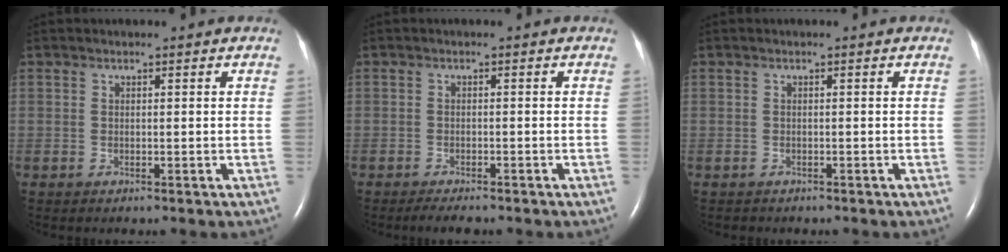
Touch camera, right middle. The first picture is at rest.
{"total": 2.5, "force": [-2.1, 0.5, 1.2], "torque": [-0.027, -0.006, -0.028]}
{"total": 1.5, "force": [-1.3, 0.7, 0.3], "torque": [-0.018, -0.001, -0.012]}